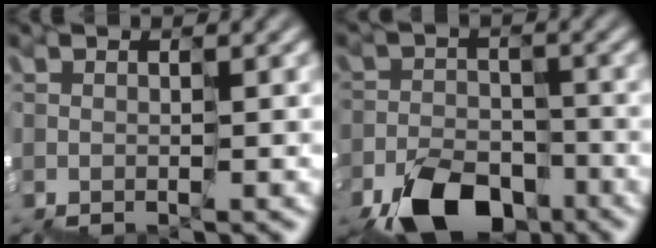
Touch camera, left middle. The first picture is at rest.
{"total": 6.6, "force": [-4.5, 3.3, 3.5], "torque": [-0.075, -0.006, -0.075]}